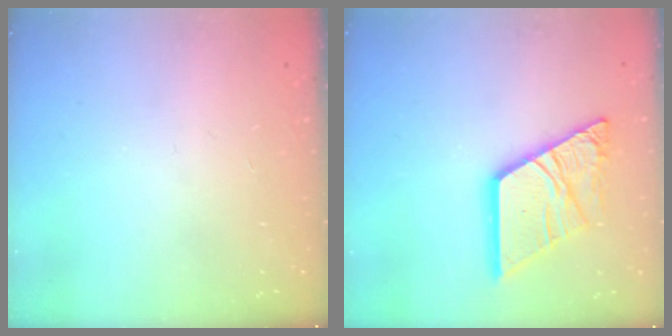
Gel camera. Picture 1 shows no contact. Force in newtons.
{"total": 18.0, "press": 17.9, "slide": 1.9}